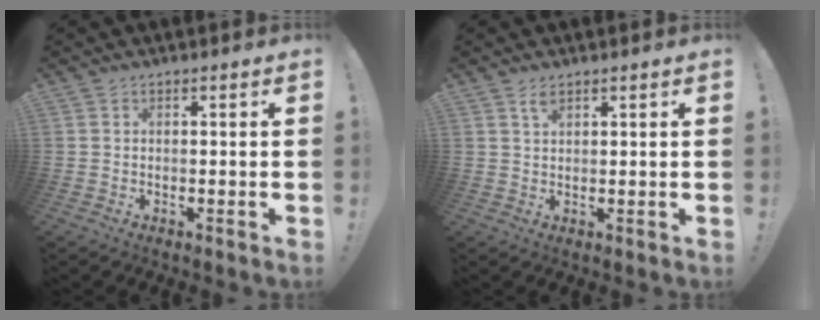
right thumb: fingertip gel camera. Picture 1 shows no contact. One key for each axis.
{"total": 2.2, "fx": 1.4, "fy": 0.7, "fz": 1.6, "tx": -0.024, "ty": -0.004, "tz": 0.023}